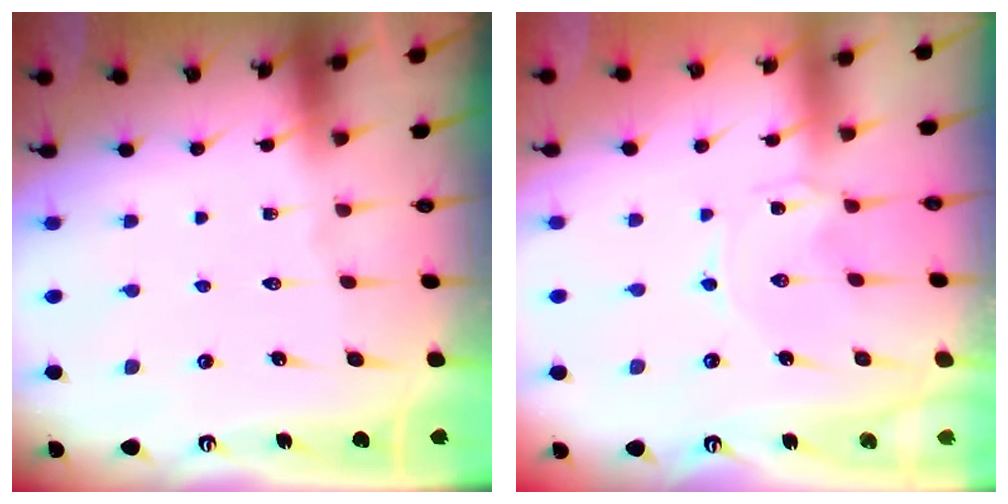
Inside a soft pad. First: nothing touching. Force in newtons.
{"total": 0.0}